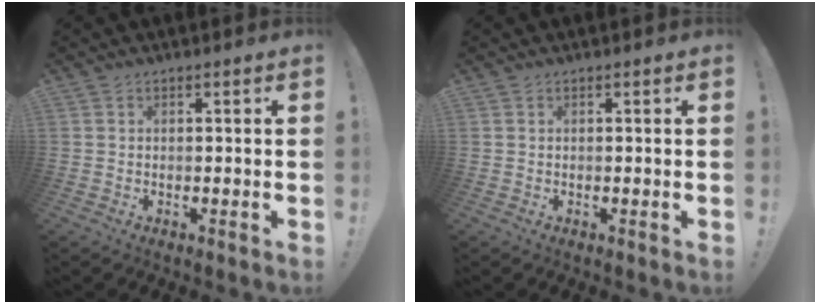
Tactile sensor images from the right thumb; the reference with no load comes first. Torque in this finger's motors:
{"motor_torque": [-0.40, -0.52, 0.04, -0.07, -0.09]}